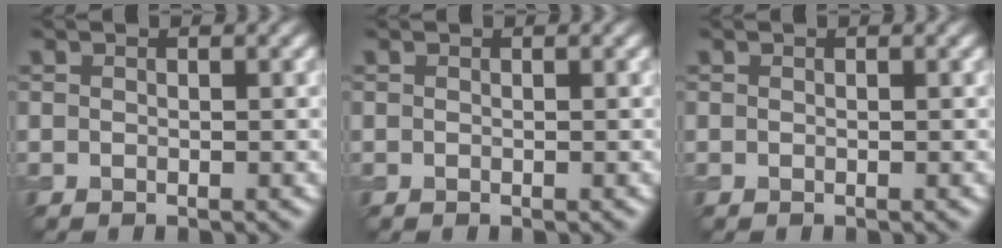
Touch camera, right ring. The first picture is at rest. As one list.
[{"total": 0.0}, {"total": 0.0}]